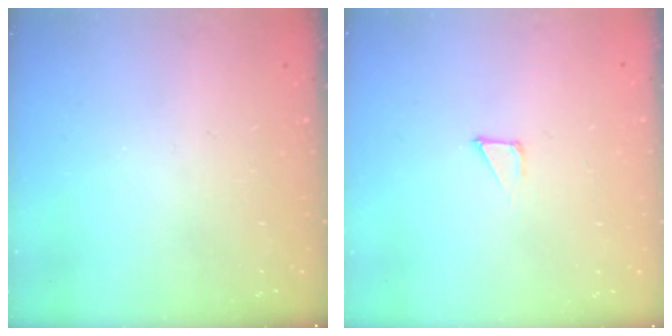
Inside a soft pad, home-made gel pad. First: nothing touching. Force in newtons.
{"total": 1.3, "press": 1.3, "slide": 0.0}